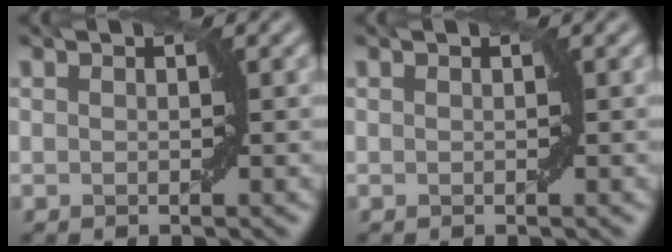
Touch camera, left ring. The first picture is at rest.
{"total": 0.0}